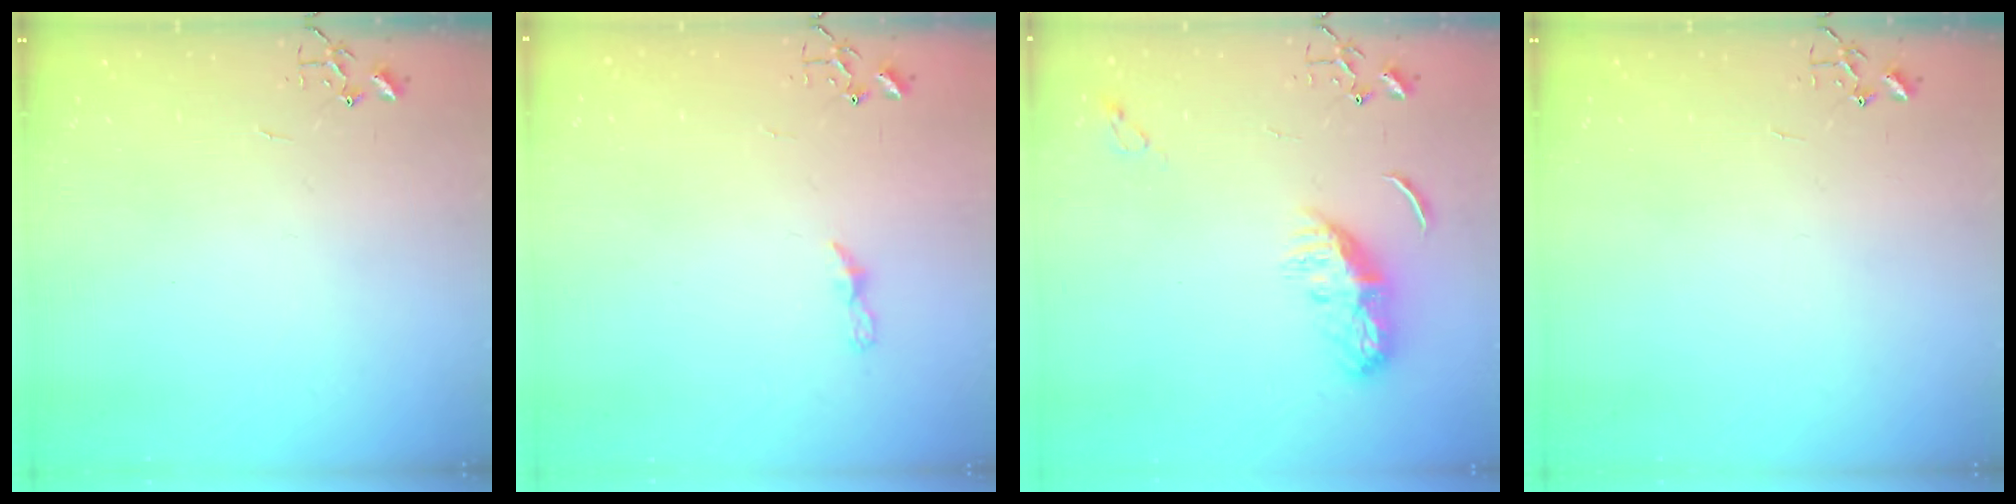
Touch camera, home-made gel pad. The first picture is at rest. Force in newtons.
{"total": 3.7, "press": 3.7, "slide": 0.4}
{"total": 8.7, "press": 8.7, "slide": 0.3}
{"total": 0.0}